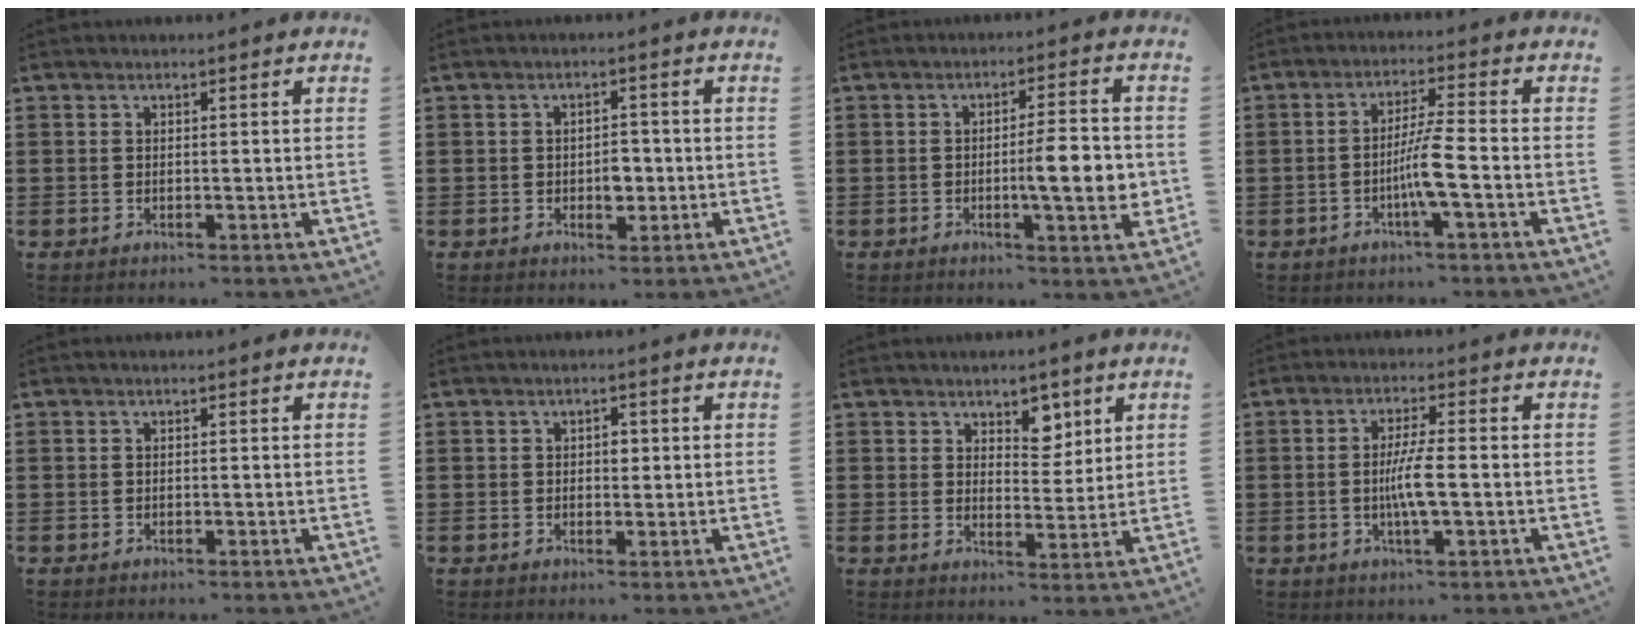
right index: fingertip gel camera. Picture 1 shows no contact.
{"total": 3.1, "force": [-0.5, 1.8, 2.4], "torque": [-0.038, 0.000, -0.012]}
{"total": 7.5, "force": [-1.0, 1.3, 7.3], "torque": [-0.107, -0.006, -0.020]}
{"total": 5.6, "force": [-1.9, -0.2, 5.3], "torque": [-0.107, -0.010, -0.043]}
{"total": 0.0}
{"total": 1.4, "force": [0.2, 0.9, 1.1], "torque": [-0.014, 0.003, 0.000]}
{"total": 4.7, "force": [3.5, 2.8, 1.6], "torque": [-0.030, 0.000, 0.060]}
{"total": 5.1, "force": [-0.8, 0.6, 5.0], "torque": [-0.101, -0.006, -0.021]}